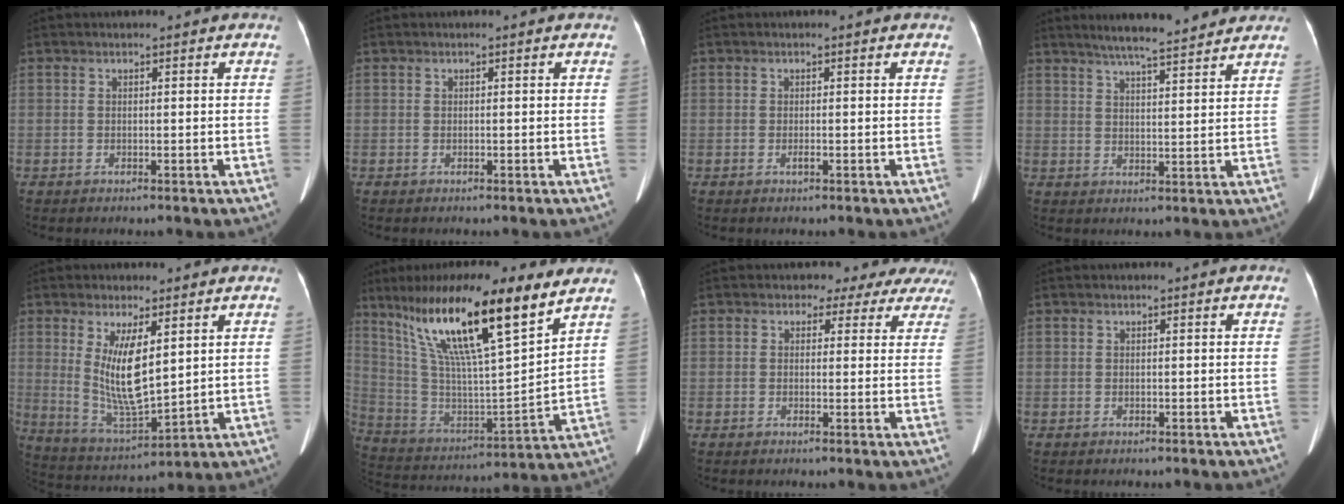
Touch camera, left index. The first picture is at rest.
{"total": 0.0}
{"total": 0.0}
{"total": 10.7, "force": [9.4, 0.6, 5.1], "torque": [-0.079, 0.017, 0.129]}
{"total": 9.9, "force": [2.8, 2.5, 9.1], "torque": [-0.181, -0.021, 0.064]}
{"total": 22.9, "force": [14.2, 2.4, 17.8], "torque": [-0.340, 0.014, 0.254]}
{"total": 7.6, "force": [6.3, 4.1, 1.2], "torque": [0.012, 0.006, 0.044]}
{"total": 0.0}